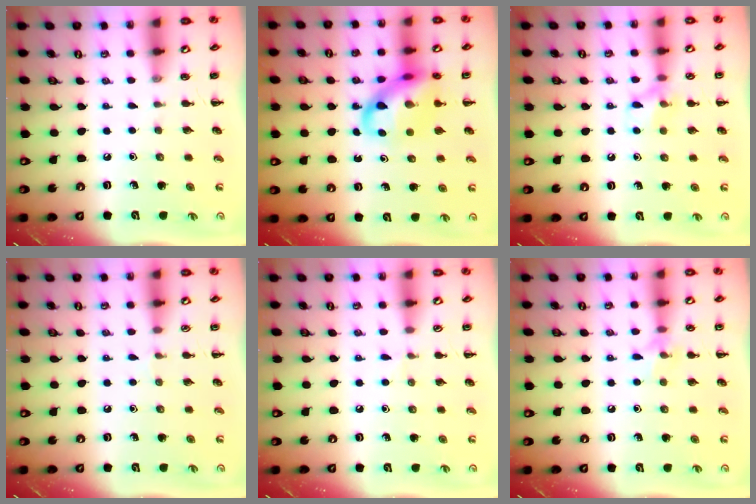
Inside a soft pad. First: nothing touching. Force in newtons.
{"total": 14.3, "press": 13.8, "slide": 3.4}
{"total": 8.1, "press": 7.9, "slide": 1.8}
{"total": 2.9, "press": 2.8, "slide": 1.0}
{"total": 3.8, "press": 3.5, "slide": 1.5}
{"total": 6.7, "press": 6.4, "slide": 1.8}